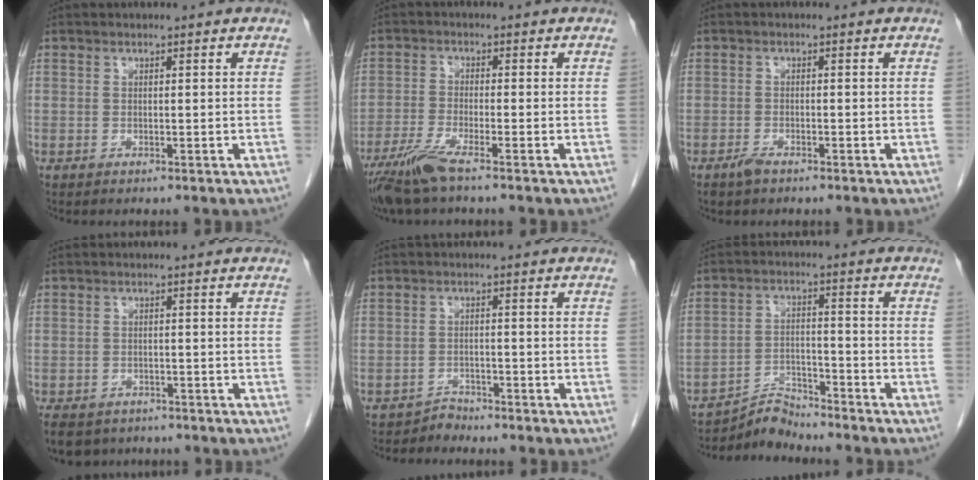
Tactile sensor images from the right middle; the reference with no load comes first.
{"total": 5.8, "force": [-4.2, 0.0, 3.9], "torque": [-0.086, -0.019, -0.087]}
{"total": 1.7, "force": [-1.3, 0.6, 0.9], "torque": [-0.023, -0.001, -0.022]}
{"total": 10.2, "force": [-7.3, 6.4, 3.4], "torque": [-0.095, -0.018, -0.095]}
{"total": 1.7, "force": [-1.5, 0.3, -0.7], "torque": [0.018, -0.002, -0.028]}
{"total": 4.7, "force": [-4.6, 0.0, -1.0], "torque": [0.017, 0.001, -0.081]}